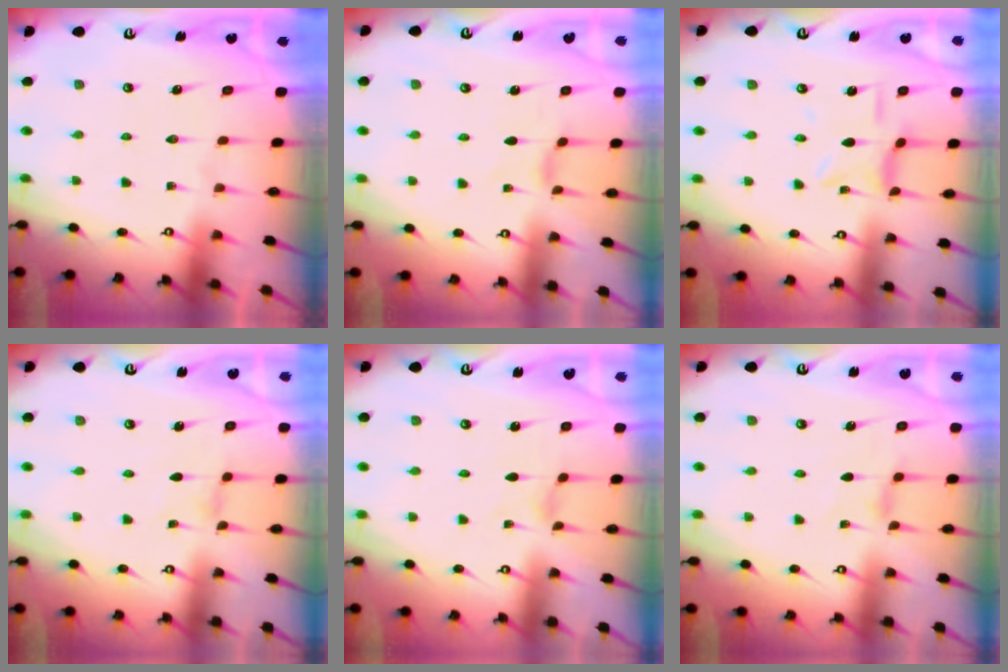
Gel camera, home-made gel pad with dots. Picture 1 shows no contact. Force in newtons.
{"total": 0.0}
{"total": 3.2, "press": 3.1, "slide": 0.4}
{"total": 0.0}
{"total": 0.0}
{"total": 2.2, "press": 2.1, "slide": 0.5}